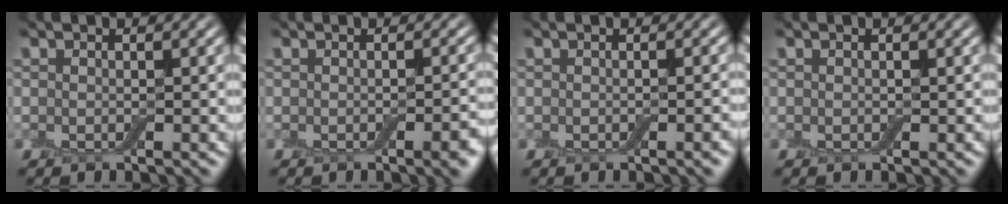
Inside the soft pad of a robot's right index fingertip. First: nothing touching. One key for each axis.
{"total": 2.5, "fx": -1.0, "fy": 0.5, "fz": 2.2, "tx": -0.025, "ty": 0.001, "tz": -0.014}
{"total": 1.0, "fx": -0.5, "fy": 0.1, "fz": 0.9, "tx": -0.011, "ty": 0.000, "tz": -0.005}
{"total": 0.0}